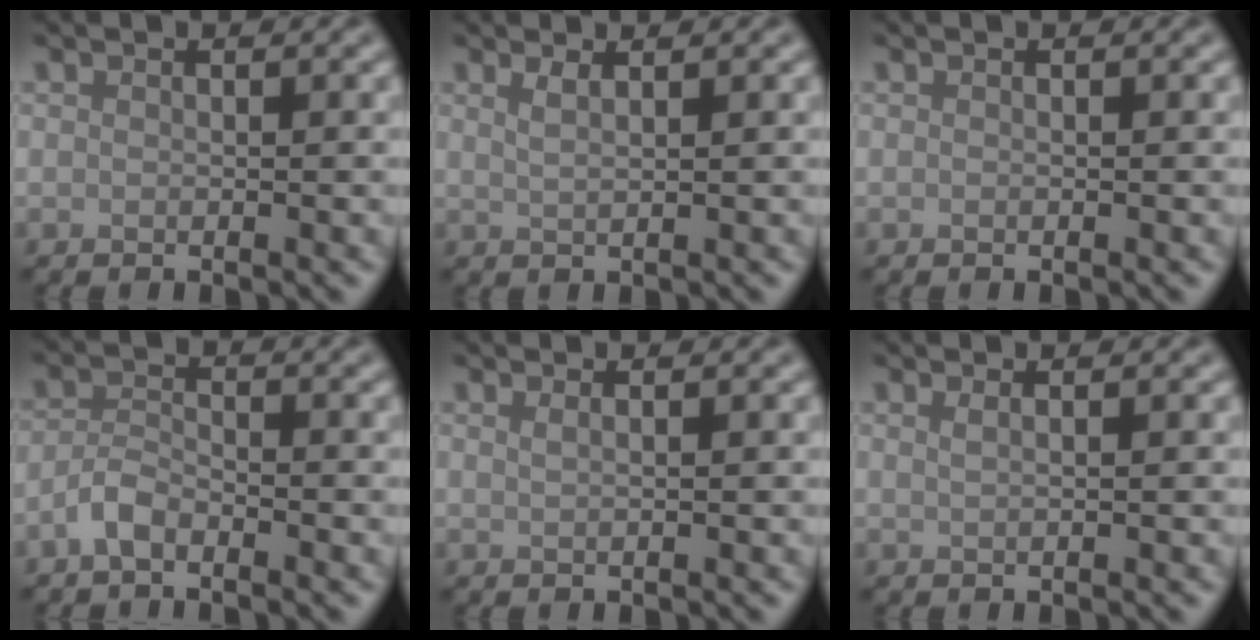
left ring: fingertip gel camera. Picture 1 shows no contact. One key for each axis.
{"total": 1.5, "fx": 0.9, "fy": 0.6, "fz": 1.1, "tx": -0.010, "ty": 0.001, "tz": 0.012}
{"total": 0.0}
{"total": 2.0, "fx": -1.5, "fy": 0.8, "fz": 1.2, "tx": -0.025, "ty": 0.005, "tz": -0.036}
{"total": 1.1, "fx": 0.7, "fy": 0.5, "fz": 0.7, "tx": -0.004, "ty": -0.002, "tz": 0.003}
{"total": 1.2, "fx": 0.7, "fy": 0.6, "fz": 0.8, "tx": -0.005, "ty": -0.001, "tz": 0.002}